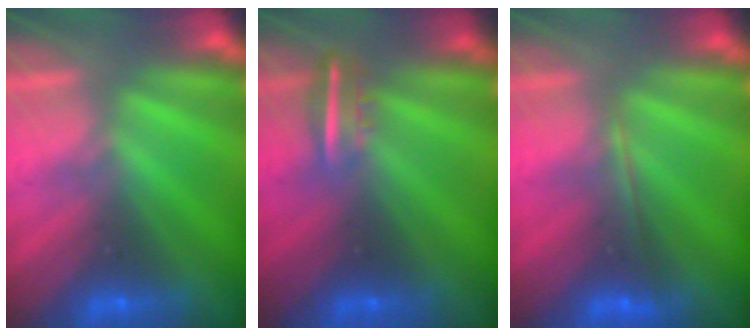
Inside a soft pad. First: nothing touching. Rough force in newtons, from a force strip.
{"total": 5.2}
{"total": 1.8}